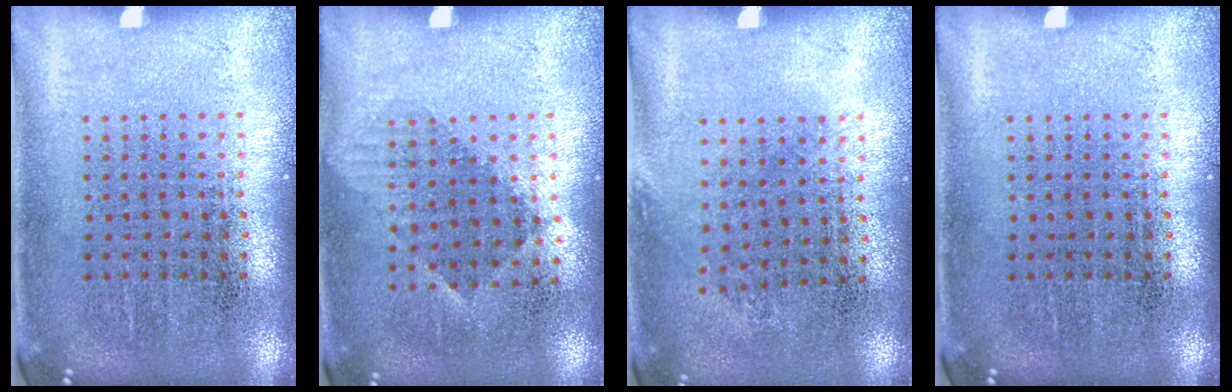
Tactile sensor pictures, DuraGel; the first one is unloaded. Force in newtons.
{"total": 0.9, "press": 0.7, "slide": 0.6}
{"total": 0.9, "press": 0.7, "slide": 0.6}
{"total": 0.0}